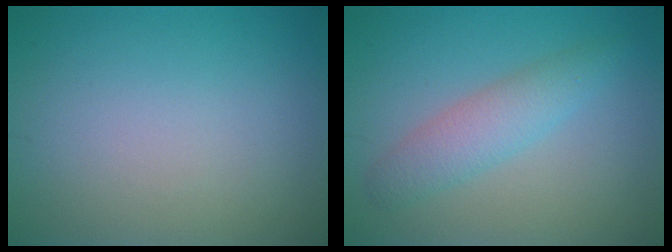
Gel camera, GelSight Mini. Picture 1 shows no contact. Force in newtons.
{"total": 3.1, "press": 3.1, "slide": 0.1}